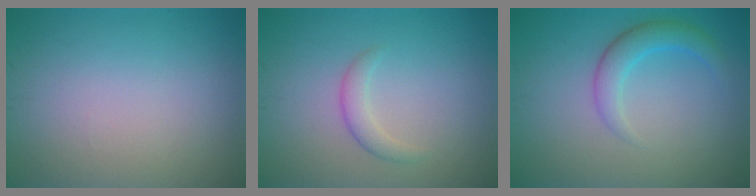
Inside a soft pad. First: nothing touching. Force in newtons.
{"total": 1.6, "press": 1.6, "slide": 0.1}
{"total": 2.8, "press": 2.8, "slide": 0.1}